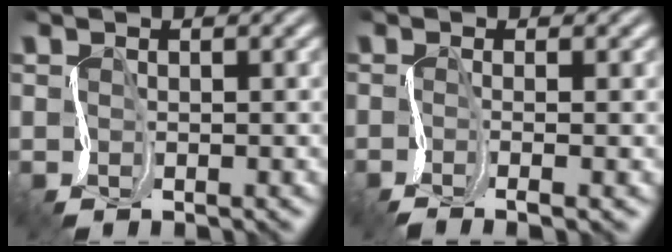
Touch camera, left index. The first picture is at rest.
{"total": 2.5, "force": [-1.1, 0.6, 2.1], "torque": [-0.030, -0.006, -0.022]}